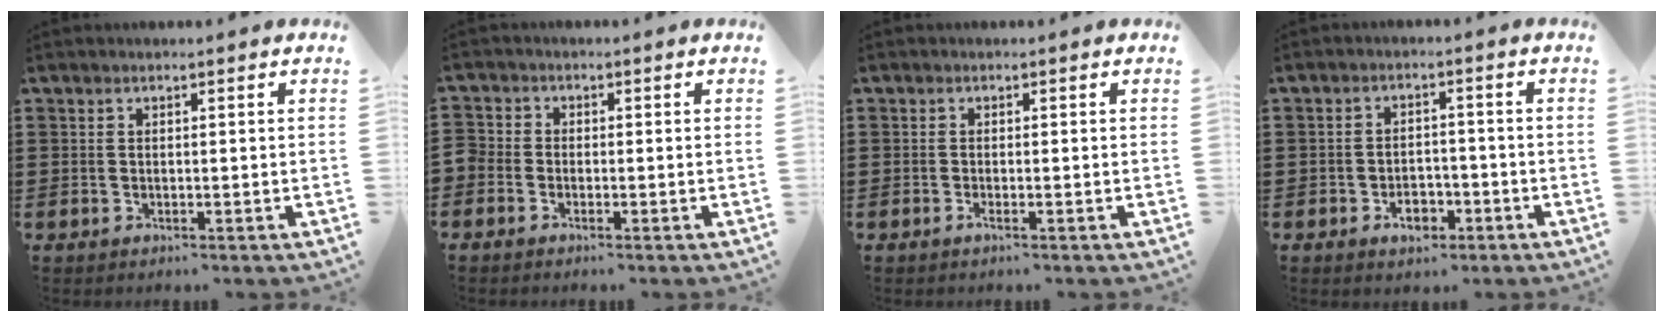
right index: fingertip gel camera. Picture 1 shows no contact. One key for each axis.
{"total": 1.4, "fx": -1.0, "fy": 1.0, "fz": 0.1, "tx": -0.005, "ty": 0.005, "tz": -0.022}
{"total": 0.7, "fx": -0.5, "fy": 0.0, "fz": 0.5, "tx": -0.010, "ty": -0.004, "tz": -0.008}
{"total": 3.9, "fx": -2.1, "fy": 2.4, "fz": 2.3, "tx": -0.033, "ty": 0.001, "tz": -0.041}